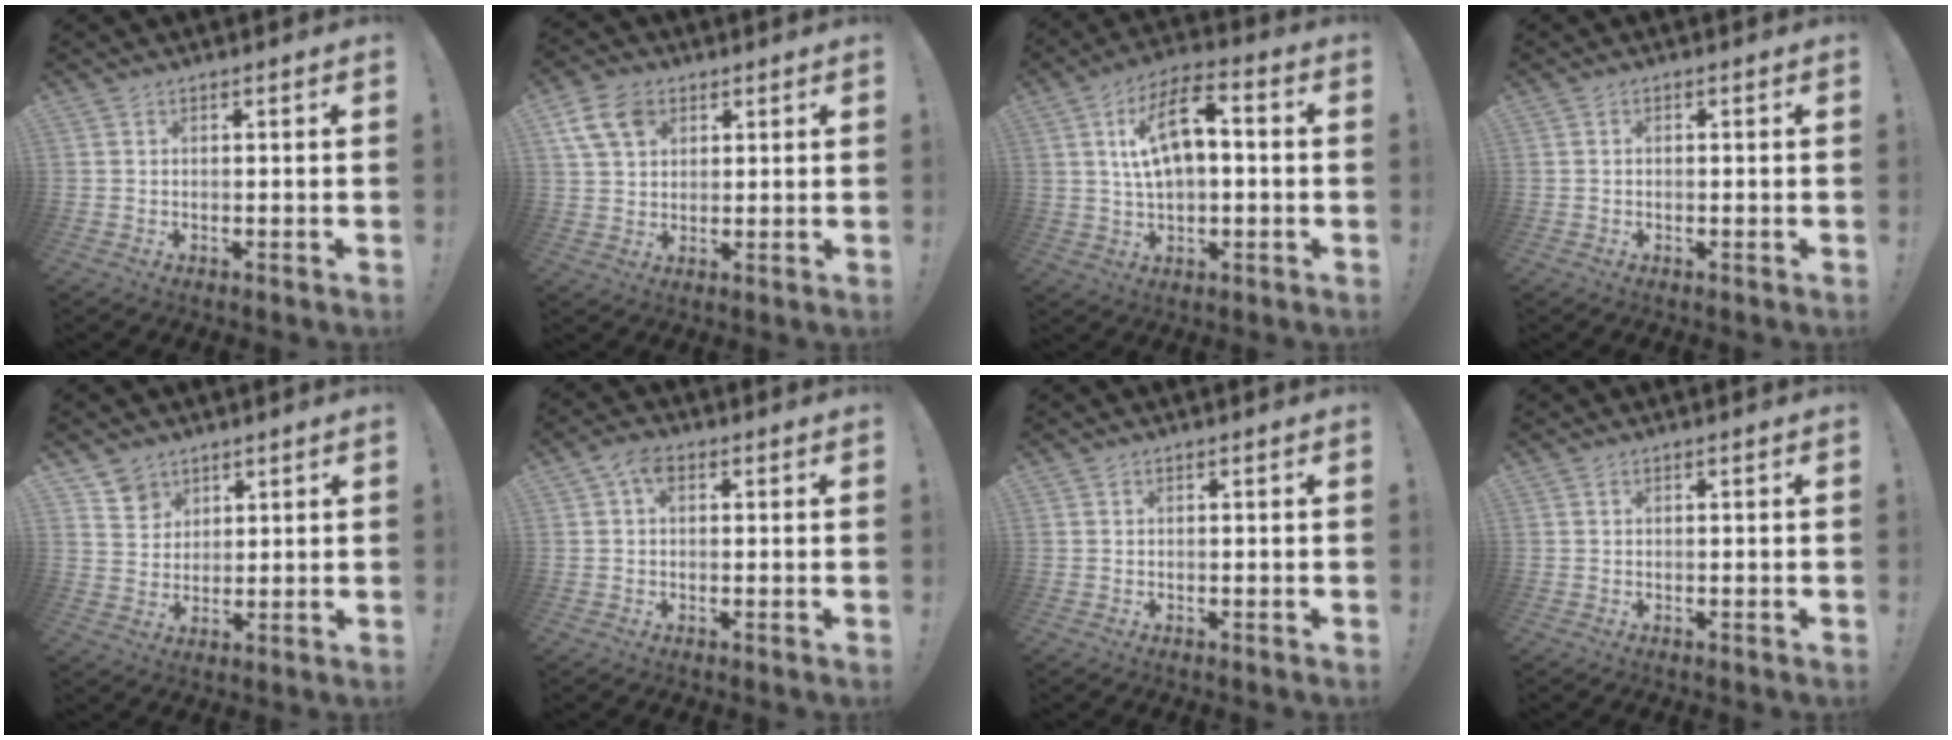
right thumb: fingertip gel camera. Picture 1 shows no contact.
{"total": 10.2, "force": [4.7, 7.3, 5.4], "torque": [-0.100, -0.008, 0.094]}
{"total": 13.2, "force": [2.4, 6.8, 11.0], "torque": [-0.176, 0.007, 0.044]}
{"total": 0.5, "force": [-0.3, 0.4, 0.0], "torque": [-0.008, 0.005, -0.005]}
{"total": 6.3, "force": [4.2, 4.7, 0.7], "torque": [0.000, -0.035, 0.080]}
{"total": 4.5, "force": [1.3, 2.9, 3.2], "torque": [-0.064, 0.010, 0.026]}
{"total": 0.0}
{"total": 0.0}